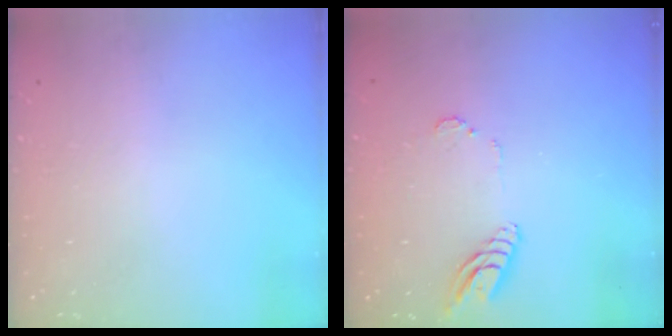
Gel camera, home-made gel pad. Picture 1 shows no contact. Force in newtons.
{"total": 9.4, "press": 9.3, "slide": 1.1}